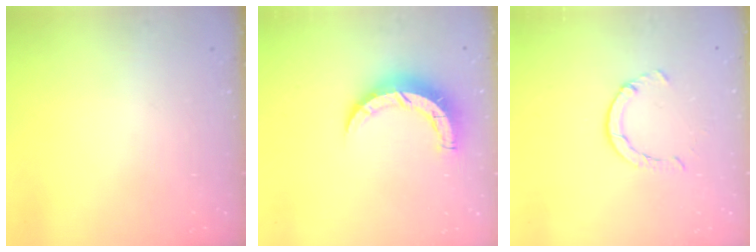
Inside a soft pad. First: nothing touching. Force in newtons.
{"total": 7.9, "press": 7.9, "slide": 0.5}
{"total": 2.9, "press": 2.9, "slide": 0.4}